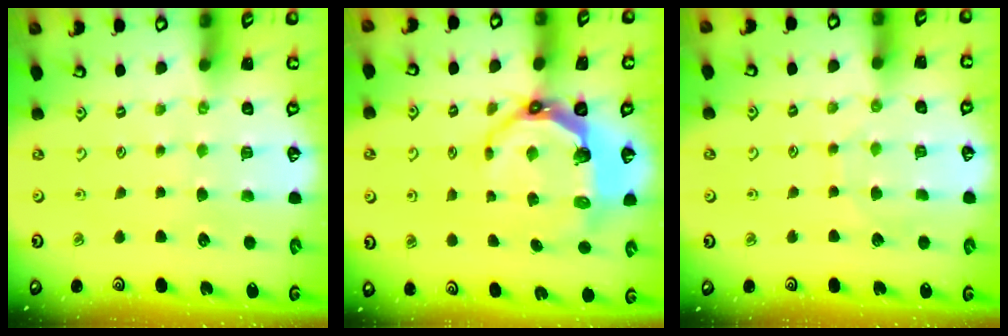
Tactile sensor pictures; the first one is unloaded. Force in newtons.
{"total": 7.3, "press": 5.9, "slide": 4.3}
{"total": 5.5, "press": 5.5, "slide": 0.5}